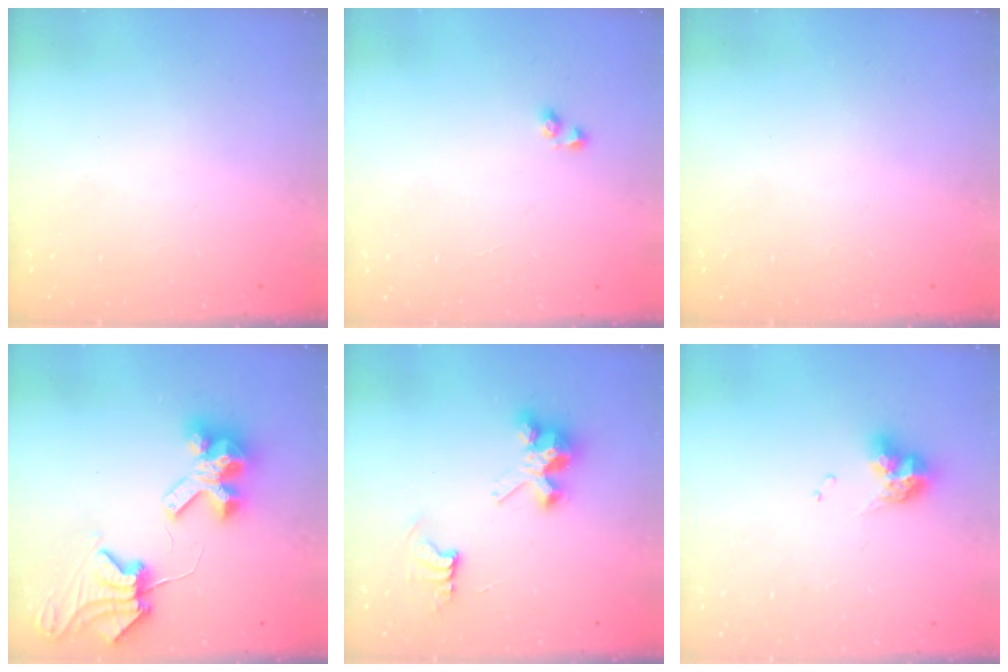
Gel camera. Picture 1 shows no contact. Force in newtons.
{"total": 2.0, "press": 1.7, "slide": 1.0}
{"total": 0.0}
{"total": 7.8, "press": 7.7, "slide": 0.8}
{"total": 9.8, "press": 9.8, "slide": 0.8}
{"total": 8.9, "press": 8.8, "slide": 0.9}